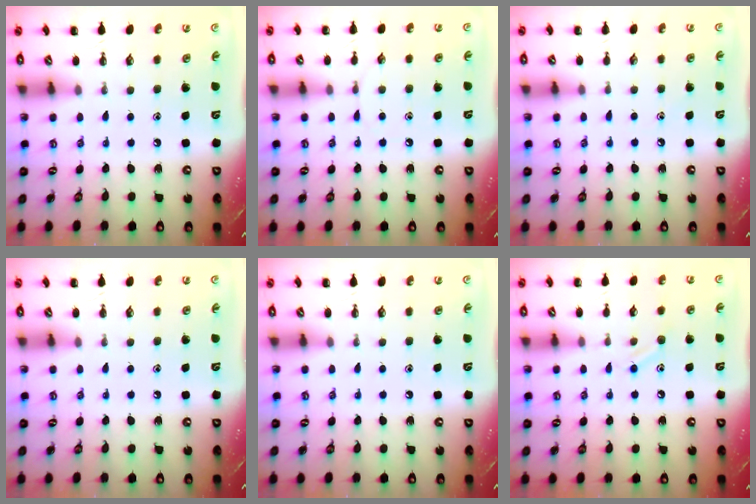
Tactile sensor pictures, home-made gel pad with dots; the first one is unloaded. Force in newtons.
{"total": 3.8, "press": 3.6, "slide": 1.4}
{"total": 4.2, "press": 3.9, "slide": 1.4}
{"total": 0.0}
{"total": 0.0}
{"total": 7.6, "press": 7.5, "slide": 1.4}